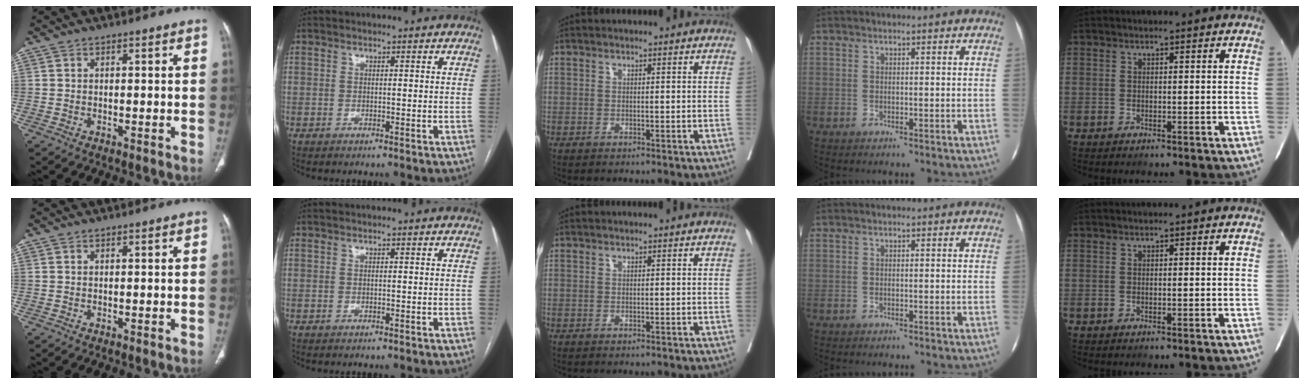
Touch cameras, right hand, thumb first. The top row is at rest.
{}